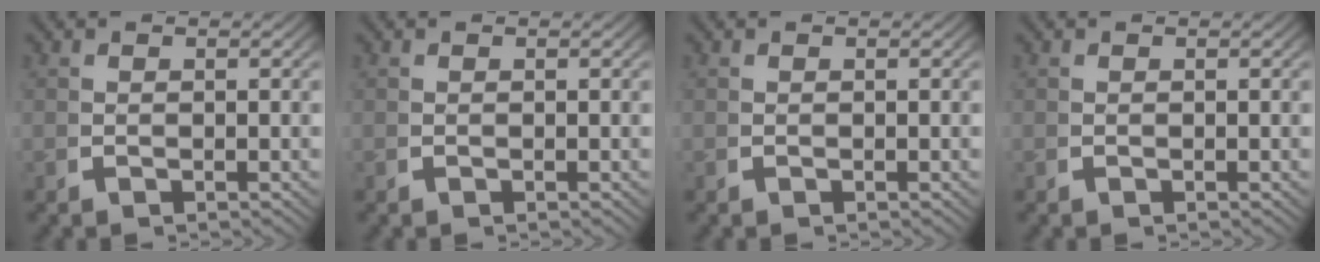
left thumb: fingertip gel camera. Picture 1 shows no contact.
{"total": 0.0}
{"total": 0.0}
{"total": 0.0}